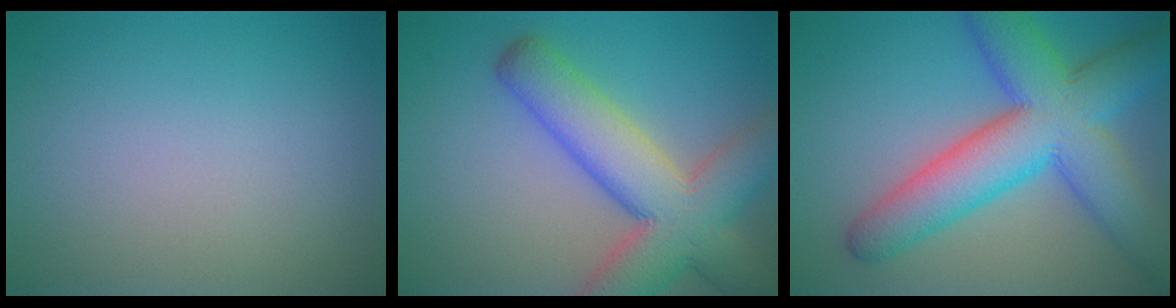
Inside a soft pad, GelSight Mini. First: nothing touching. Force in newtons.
{"total": 9.5, "press": 9.5, "slide": 0.6}
{"total": 10.5, "press": 10.5, "slide": 0.2}